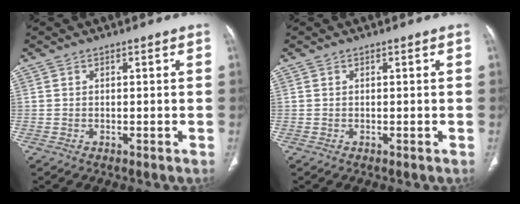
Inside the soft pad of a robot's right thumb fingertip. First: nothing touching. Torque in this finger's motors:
{"motor_torque": [-0.16, 0.07, -0.22, 0.58, 0.03]}